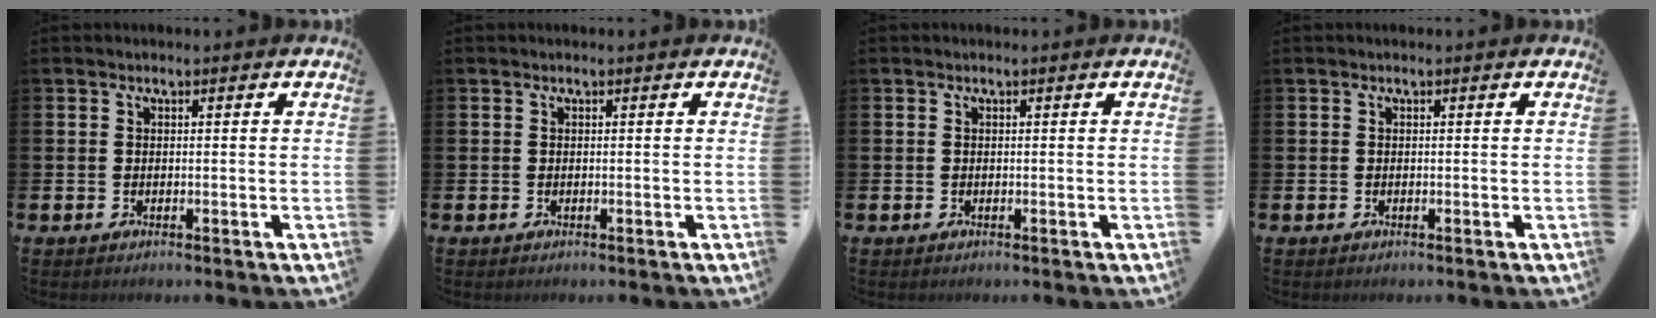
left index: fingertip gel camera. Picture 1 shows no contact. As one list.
[{"total": 0.0}, {"total": 0.0}, {"total": 0.0}]